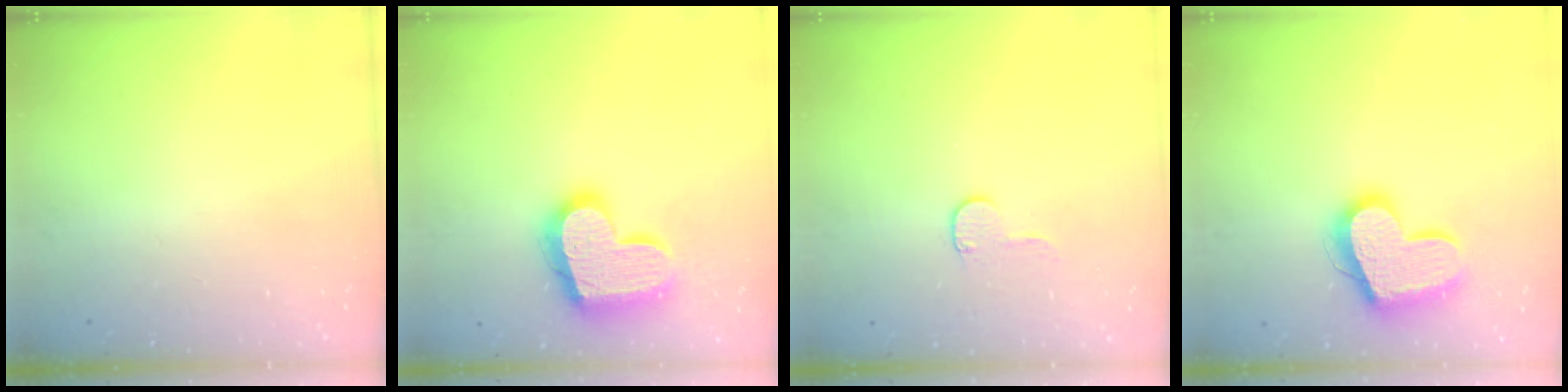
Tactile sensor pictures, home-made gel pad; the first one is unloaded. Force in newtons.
{"total": 19.1, "press": 19.0, "slide": 1.3}
{"total": 5.5, "press": 5.5, "slide": 0.5}
{"total": 19.3, "press": 19.2, "slide": 1.5}